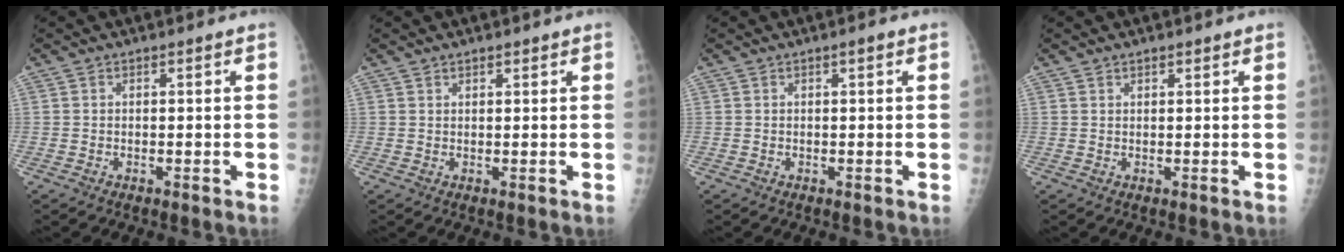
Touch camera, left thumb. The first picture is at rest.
{"total": 1.1, "force": [0.9, 0.5, 0.3], "torque": [0.002, -0.004, 0.012]}
{"total": 0.9, "force": [0.4, 0.1, 0.8], "torque": [-0.015, 0.002, 0.003]}
{"total": 0.9, "force": [0.8, 0.4, 0.3], "torque": [0.000, -0.004, 0.011]}